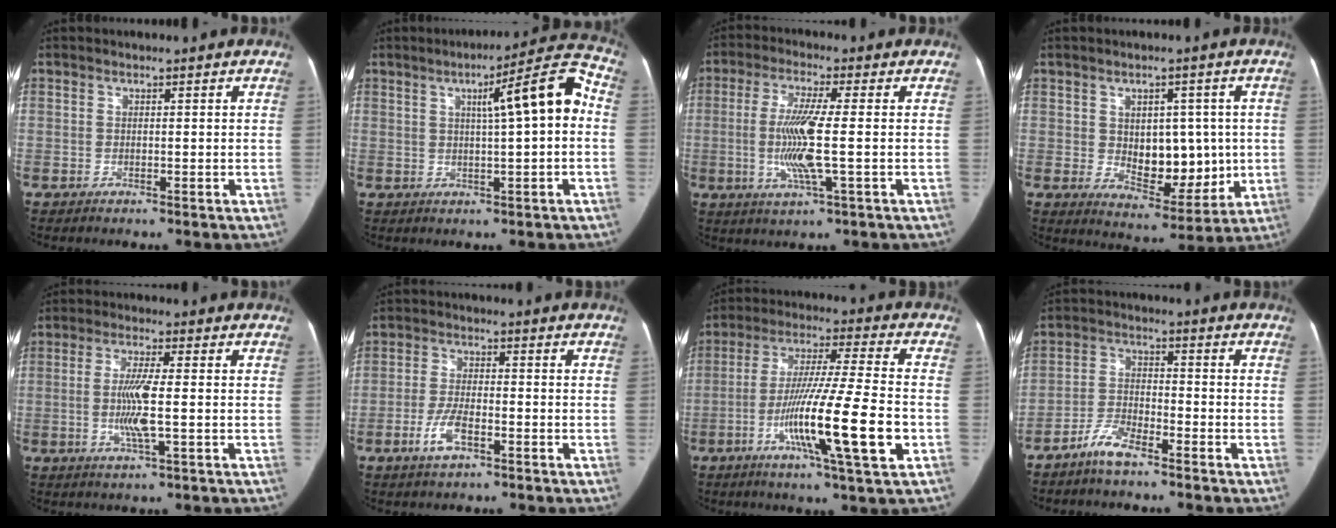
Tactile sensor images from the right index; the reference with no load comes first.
{"total": 10.8, "force": [1.5, 1.0, 10.6], "torque": [-0.146, 0.034, 0.017]}
{"total": 9.3, "force": [-1.1, 0.5, 9.3], "torque": [-0.189, -0.006, -0.025]}
{"total": 10.3, "force": [0.4, 6.3, 8.1], "torque": [-0.105, 0.004, 0.025]}
{"total": 6.6, "force": [-0.9, 0.5, 6.5], "torque": [-0.131, -0.005, -0.018]}
{"total": 5.7, "force": [-2.7, 2.4, 4.4], "torque": [-0.097, 0.001, -0.050]}
{"total": 17.5, "force": [-5.3, 0.2, 16.7], "torque": [-0.290, -0.016, -0.093]}
{"total": 5.7, "force": [-4.4, 1.9, 3.1], "torque": [-0.073, 0.001, -0.088]}